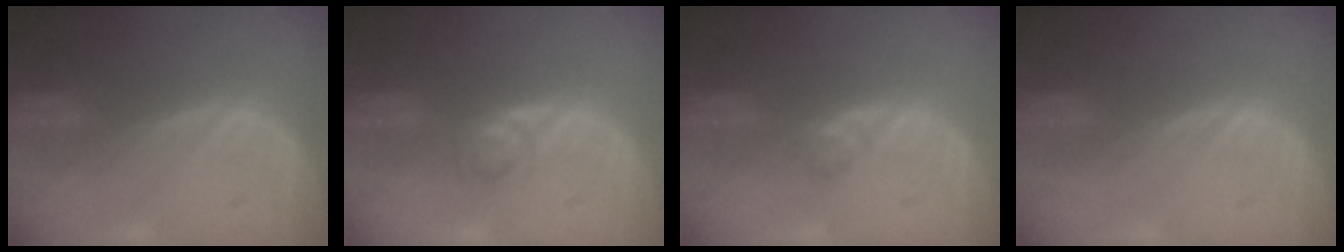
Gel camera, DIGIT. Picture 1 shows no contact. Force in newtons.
{"total": 2.7, "press": 2.7, "slide": 0.2}
{"total": 1.6, "press": 1.6, "slide": 0.2}
{"total": 0.0}